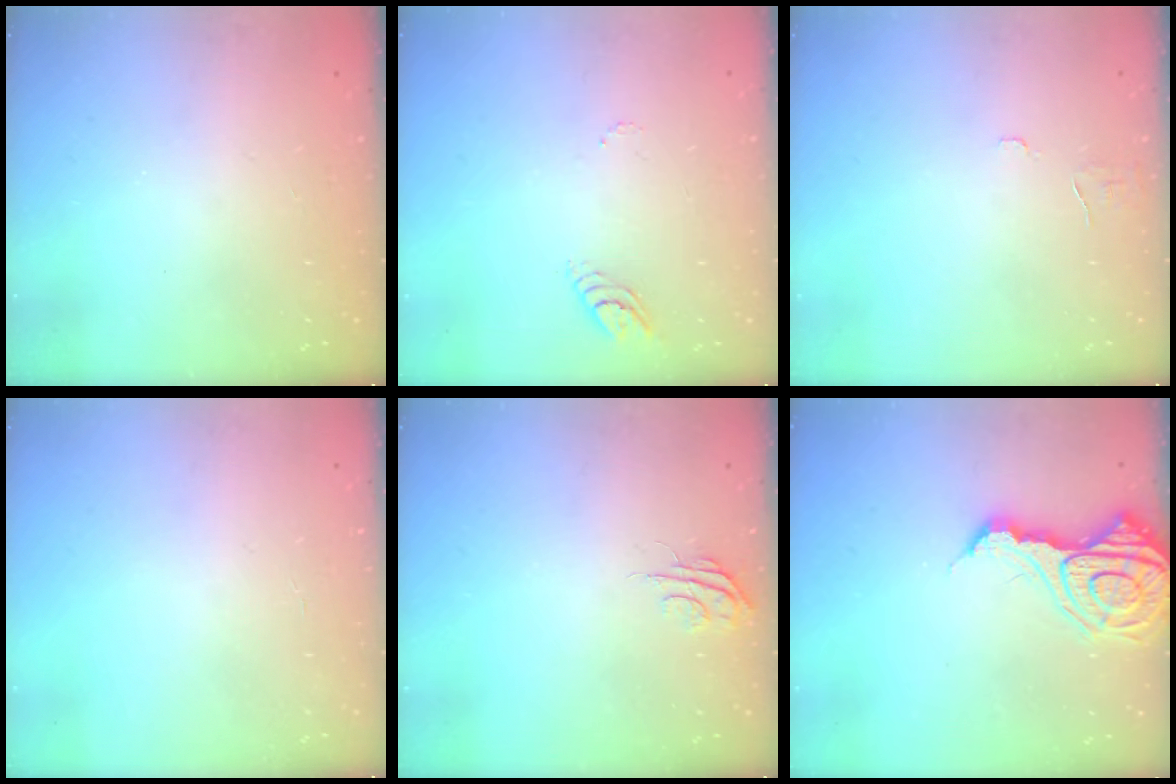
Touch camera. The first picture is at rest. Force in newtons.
{"total": 3.6, "press": 3.6, "slide": 0.3}
{"total": 3.5, "press": 3.5, "slide": 0.3}
{"total": 2.5, "press": 2.5, "slide": 0.3}
{"total": 4.5, "press": 4.5, "slide": 0.5}
{"total": 14.5, "press": 14.5, "slide": 1.6}